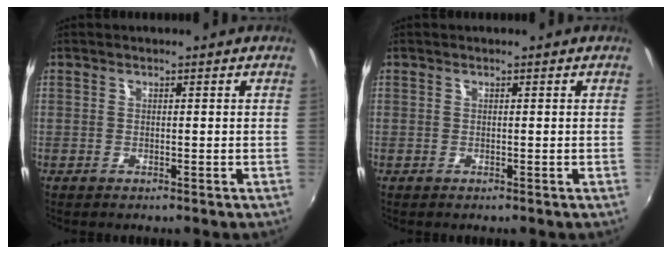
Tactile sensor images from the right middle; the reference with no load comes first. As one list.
[{"total": 0.0}]